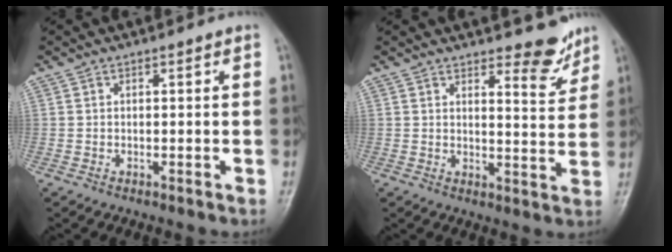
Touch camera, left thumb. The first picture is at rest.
{"total": 6.0, "force": [5.0, 2.0, 2.7], "torque": [-0.014, -0.045, 0.069]}